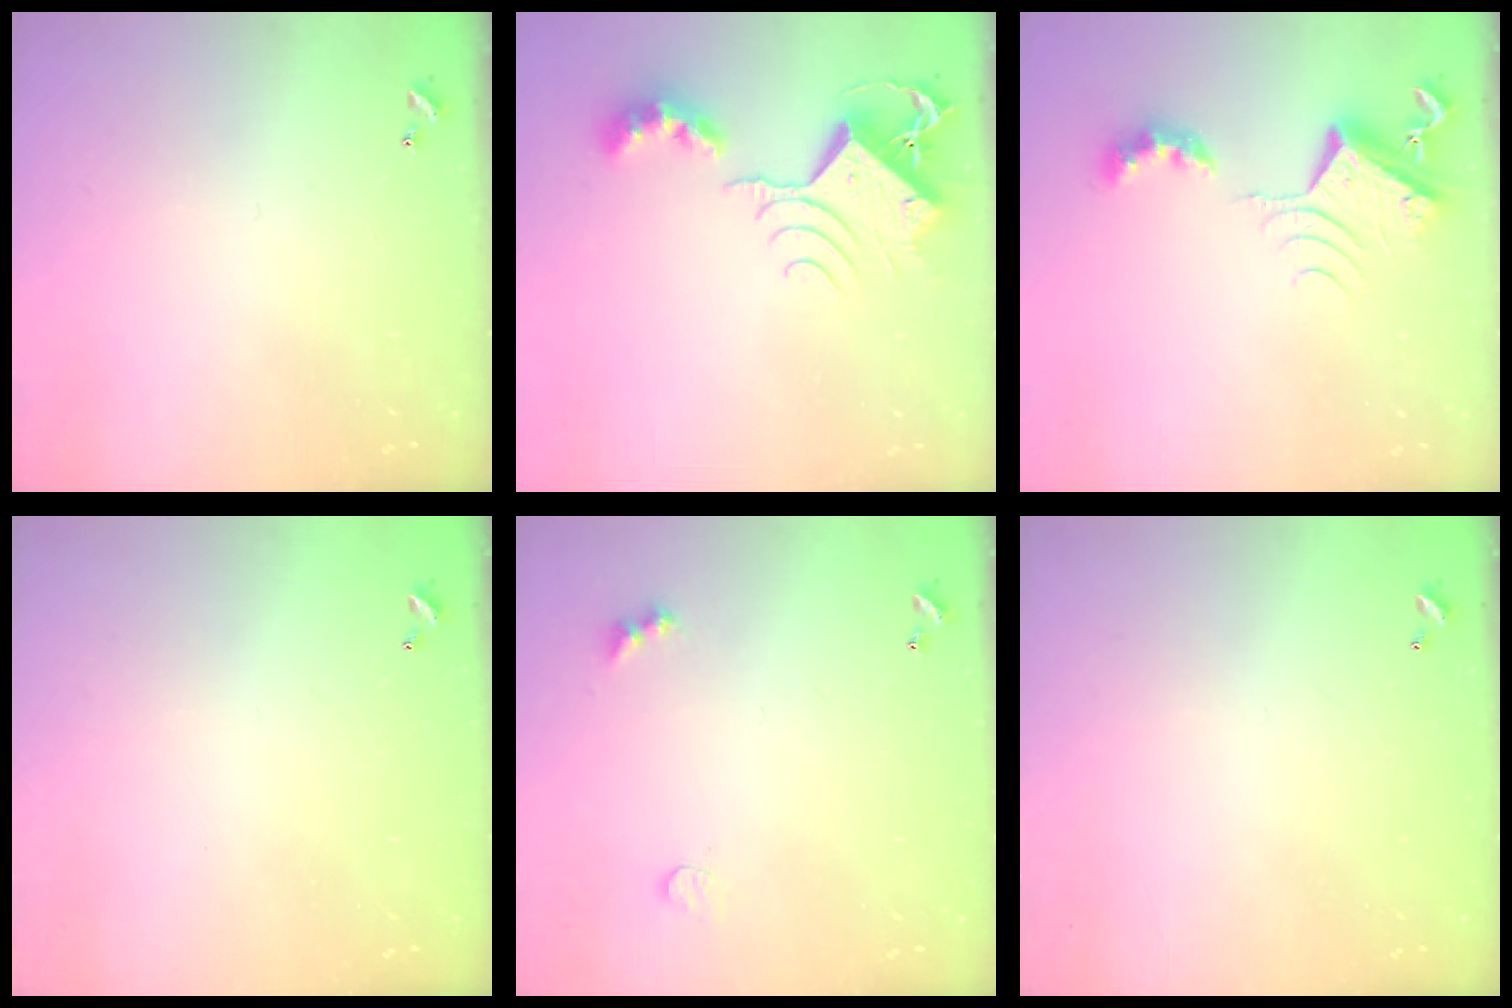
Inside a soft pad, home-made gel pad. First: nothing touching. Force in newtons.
{"total": 10.3, "press": 10.2, "slide": 1.4}
{"total": 7.0, "press": 7.0, "slide": 0.8}
{"total": 2.9, "press": 2.9, "slide": 0.1}
{"total": 6.5, "press": 6.4, "slide": 1.0}
{"total": 2.7, "press": 2.7, "slide": 0.1}